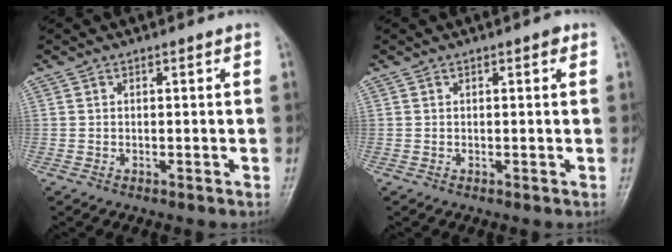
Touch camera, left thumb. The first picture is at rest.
{"total": 1.0, "force": [0.5, 0.4, 0.8], "torque": [-0.010, 0.001, 0.003]}